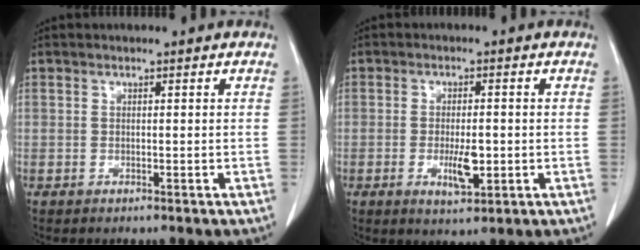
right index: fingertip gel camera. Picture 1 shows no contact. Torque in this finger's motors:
{"motor_torque": [0.22, -0.02, 0.00, 0.05]}